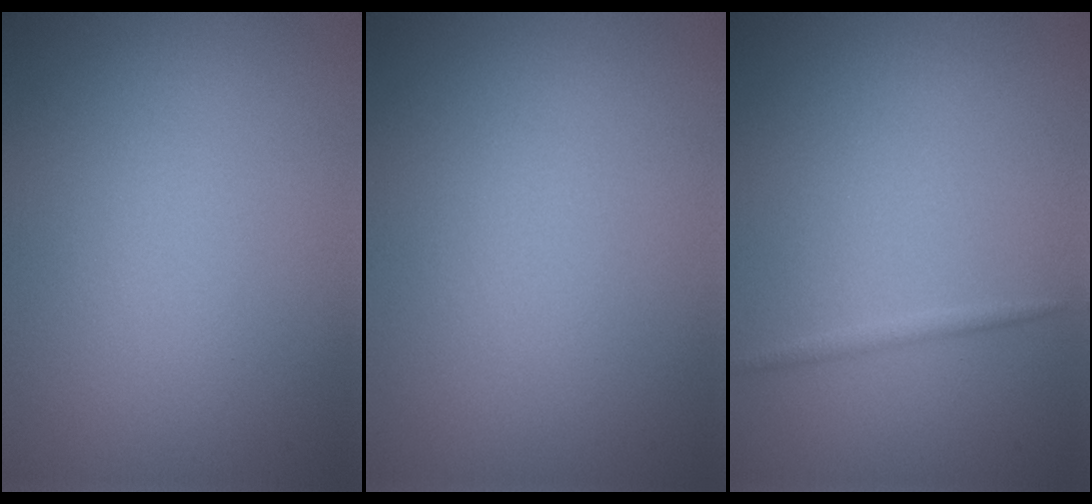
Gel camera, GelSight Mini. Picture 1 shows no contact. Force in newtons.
{"total": 0.0}
{"total": 0.8, "press": 0.8, "slide": 0.0}